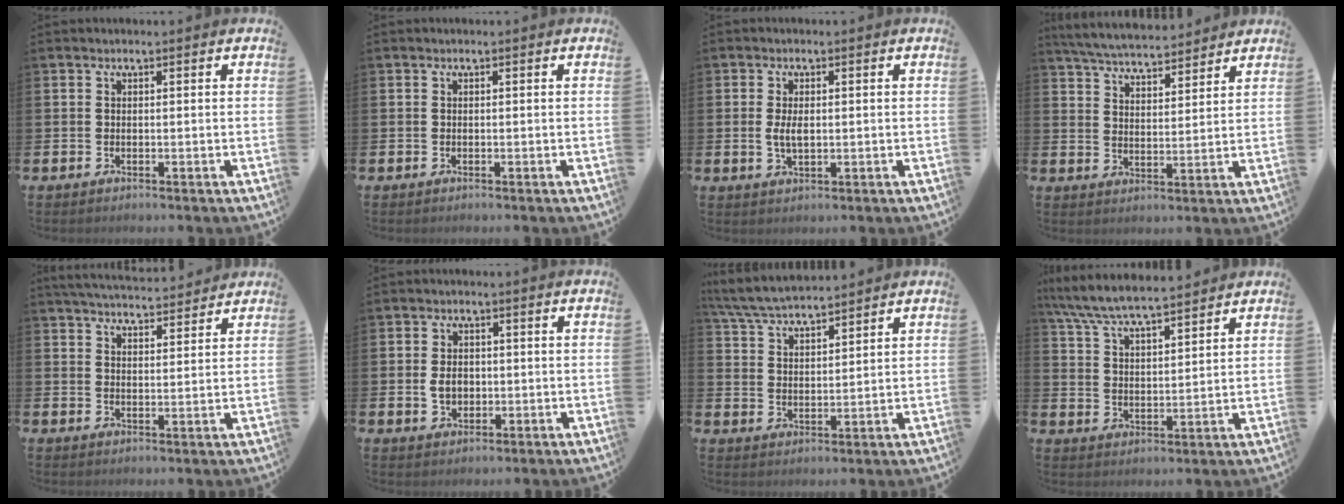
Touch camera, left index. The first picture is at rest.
{"total": 0.0}
{"total": 3.0, "force": [0.2, 1.5, 2.5], "torque": [-0.037, 0.000, -0.001]}
{"total": 5.9, "force": [5.8, 0.8, 1.0], "torque": [-0.043, -0.032, 0.103]}
{"total": 5.0, "force": [4.9, 0.4, 0.3], "torque": [-0.016, -0.030, 0.088]}
{"total": 3.3, "force": [-0.1, 2.4, 2.2], "torque": [-0.022, 0.000, -0.009]}
{"total": 5.9, "force": [5.7, 0.7, 1.1], "torque": [-0.046, -0.028, 0.104]}
{"total": 7.1, "force": [6.8, 0.4, 2.0], "torque": [-0.068, -0.037, 0.122]}